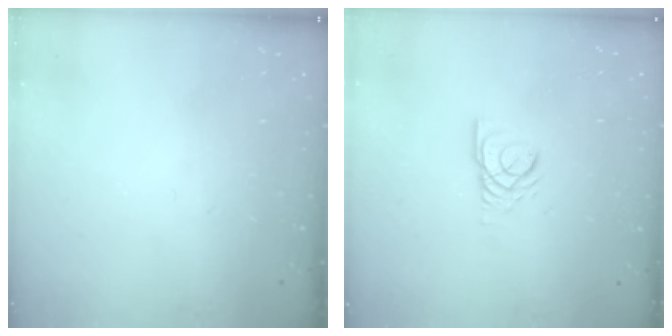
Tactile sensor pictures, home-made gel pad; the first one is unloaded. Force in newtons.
{"total": 3.0, "press": 2.9, "slide": 0.3}